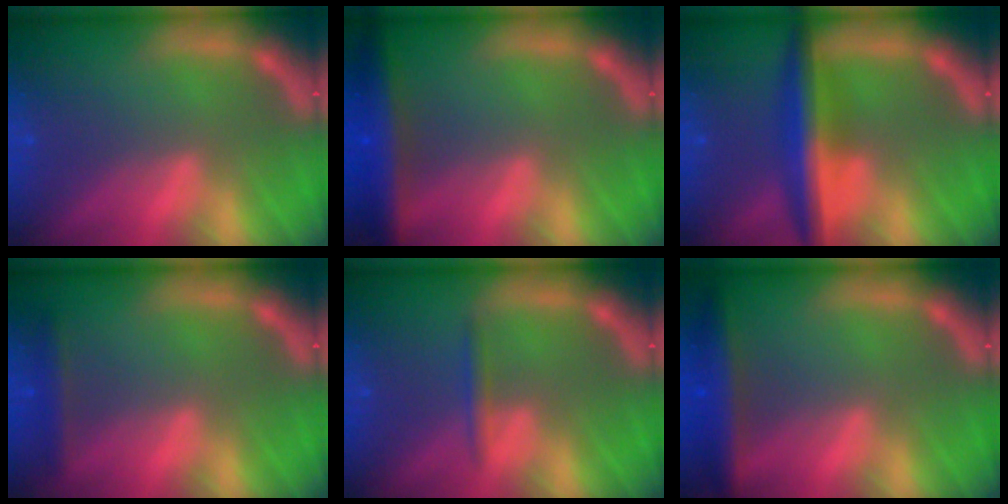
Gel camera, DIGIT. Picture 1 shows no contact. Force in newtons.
{"total": 6.0}
{"total": 6.0}
{"total": 1.9}
{"total": 1.4}
{"total": 4.5}